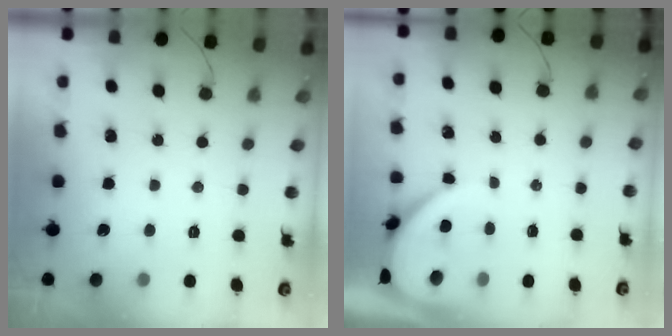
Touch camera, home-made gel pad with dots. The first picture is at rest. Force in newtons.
{"total": 3.9, "press": 3.8, "slide": 0.5}